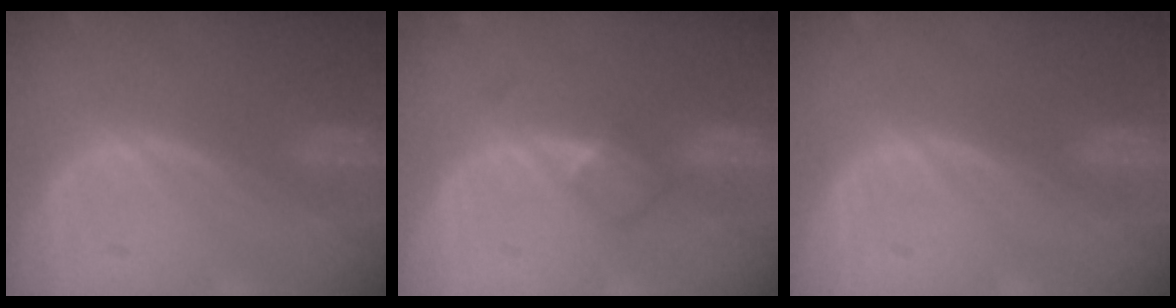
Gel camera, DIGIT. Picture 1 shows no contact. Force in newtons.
{"total": 3.0, "press": 2.7, "slide": 1.2}
{"total": 0.0}